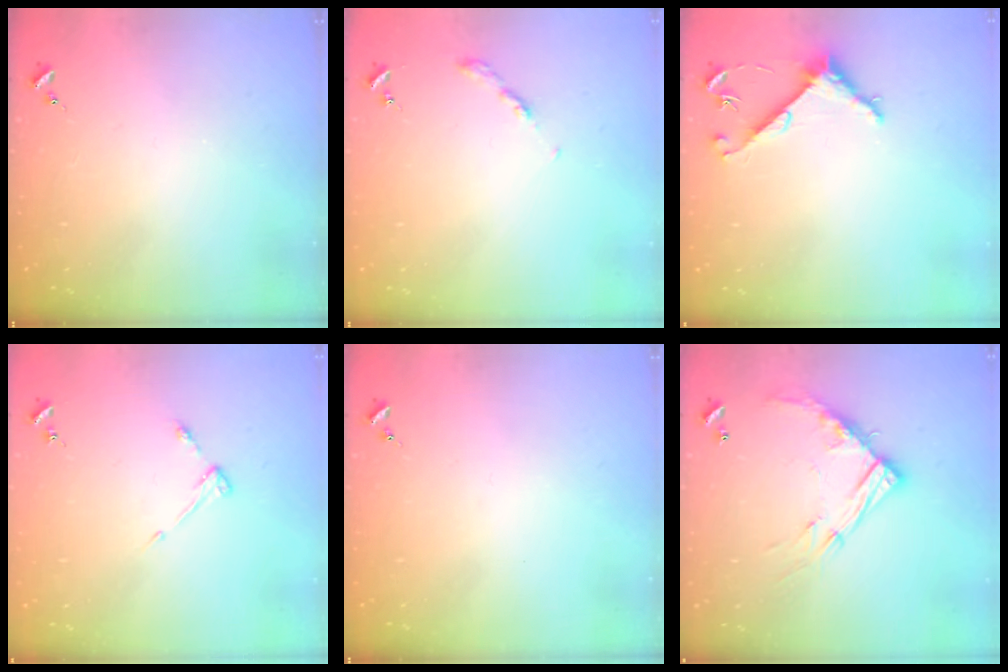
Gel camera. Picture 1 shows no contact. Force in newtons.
{"total": 2.7, "press": 2.6, "slide": 0.3}
{"total": 5.6, "press": 5.6, "slide": 0.2}
{"total": 3.6, "press": 3.6, "slide": 0.5}
{"total": 0.0}
{"total": 13.8, "press": 13.8, "slide": 1.0}